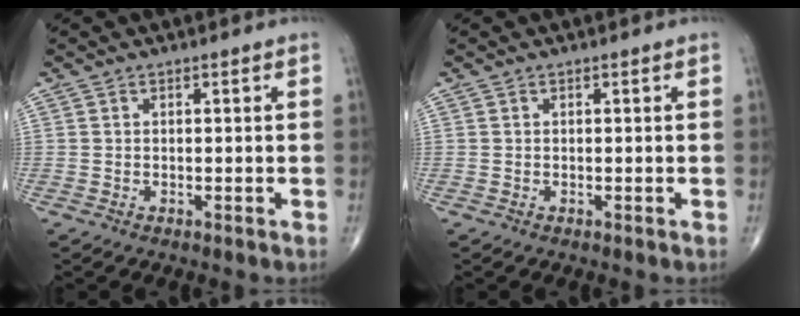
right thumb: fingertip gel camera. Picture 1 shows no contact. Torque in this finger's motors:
{"motor_torque": [0.01, 0.01, -0.04, -0.03, 0.00]}